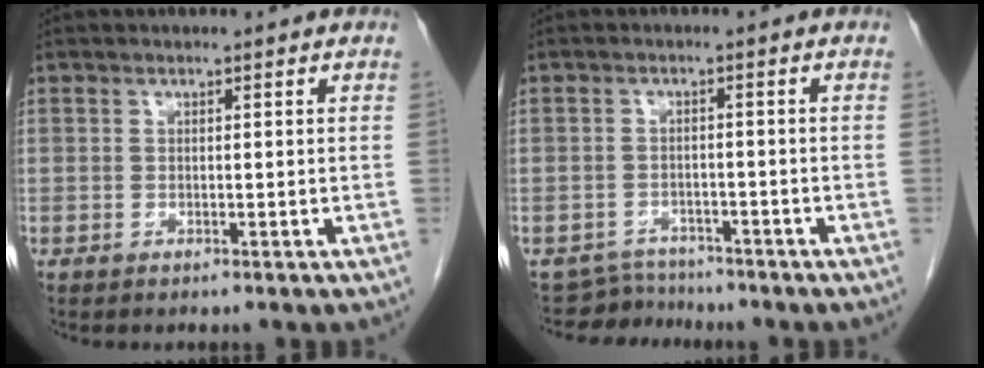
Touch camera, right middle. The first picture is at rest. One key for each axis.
{"total": 3.8, "fx": -3.5, "fy": 0.8, "fz": -1.3, "tx": 0.021, "ty": -0.001, "tz": -0.056}